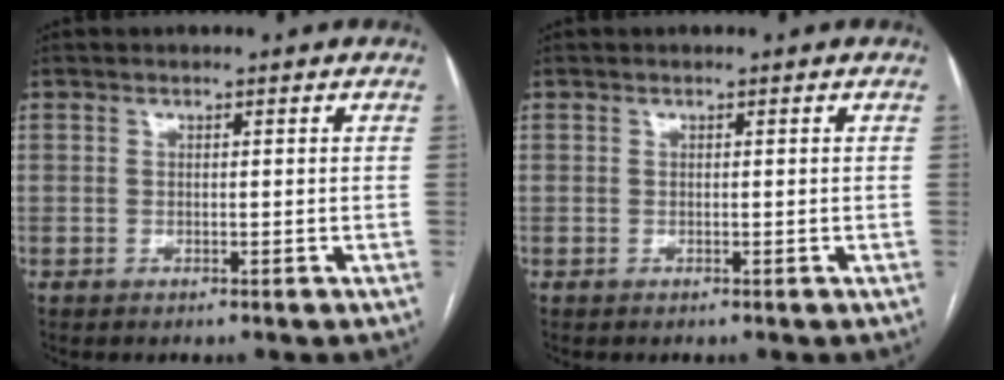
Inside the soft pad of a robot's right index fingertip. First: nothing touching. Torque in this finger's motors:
{"motor_torque": [-0.02, 0.01, 0.00, 0.00]}